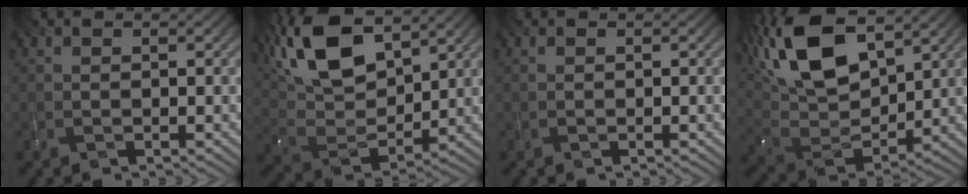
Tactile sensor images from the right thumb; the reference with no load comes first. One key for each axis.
{"total": 14.3, "fx": 8.0, "fy": 6.0, "fz": 10.2, "tx": -0.230, "ty": 0.021, "tz": 0.133}
{"total": 0.0}
{"total": 15.5, "fx": 7.5, "fy": 7.1, "fz": 11.6, "tx": -0.254, "ty": 0.025, "tz": 0.125}